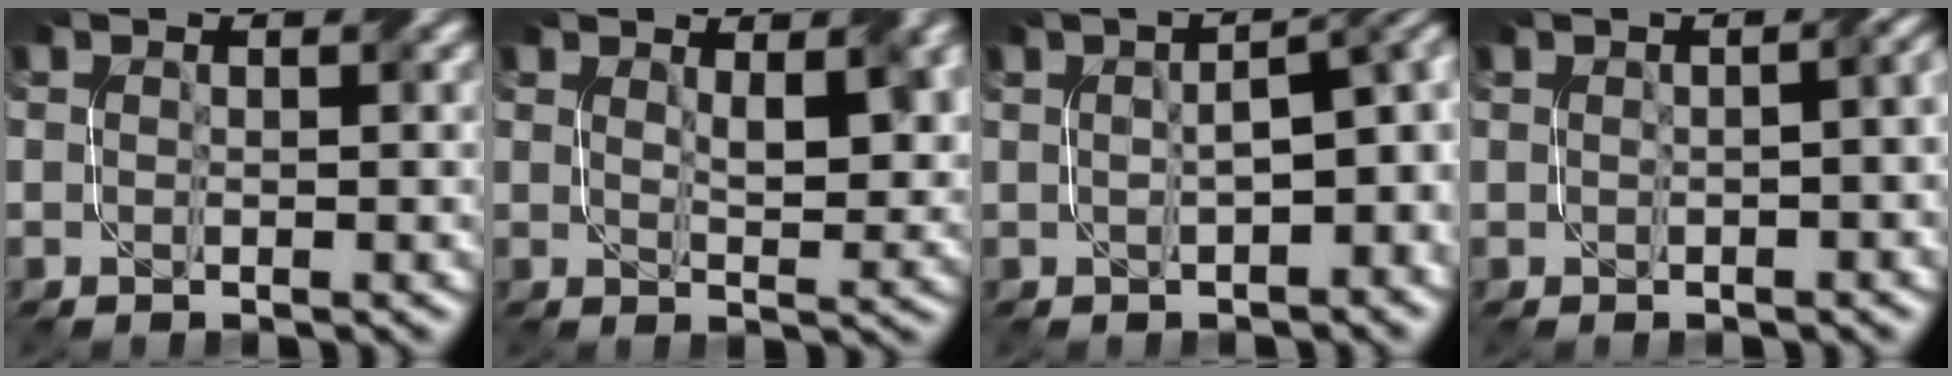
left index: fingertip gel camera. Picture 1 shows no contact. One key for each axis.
{"total": 3.3, "fx": 1.7, "fy": 1.0, "fz": 2.6, "tx": -0.042, "ty": 0.000, "tz": 0.039}
{"total": 6.6, "fx": 0.2, "fy": 2.9, "fz": 5.9, "tx": -0.068, "ty": 0.010, "tz": 0.017}
{"total": 4.8, "fx": 0.1, "fy": 2.6, "fz": 4.1, "tx": -0.022, "ty": 0.013, "tz": 0.001}